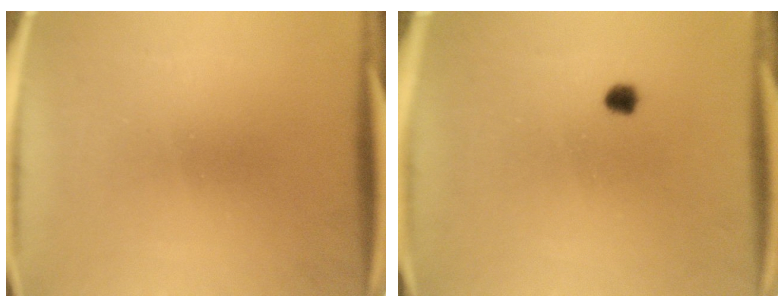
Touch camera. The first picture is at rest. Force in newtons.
{"total": 1.9}